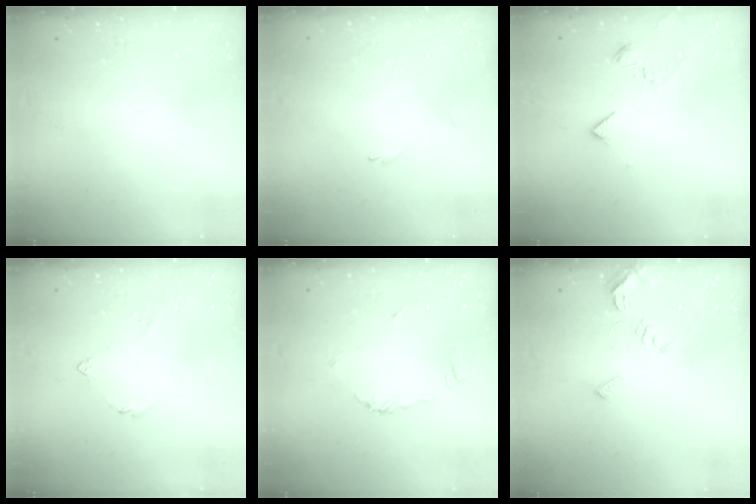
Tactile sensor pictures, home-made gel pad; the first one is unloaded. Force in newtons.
{"total": 0.0}
{"total": 3.9, "press": 3.9, "slide": 0.6}
{"total": 2.6, "press": 2.5, "slide": 0.7}
{"total": 6.9, "press": 6.9, "slide": 0.1}
{"total": 6.4, "press": 6.3, "slide": 0.7}